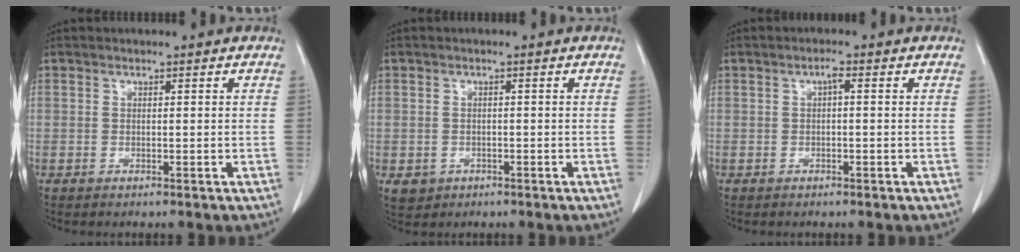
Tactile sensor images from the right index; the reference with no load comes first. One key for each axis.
{"total": 2.8, "fx": -1.0, "fy": 2.5, "fz": 0.5, "tx": -0.004, "ty": 0.005, "tz": -0.008}
{"total": 1.2, "fx": 0.1, "fy": 0.3, "fz": 1.2, "tx": -0.020, "ty": 0.004, "tz": 0.002}